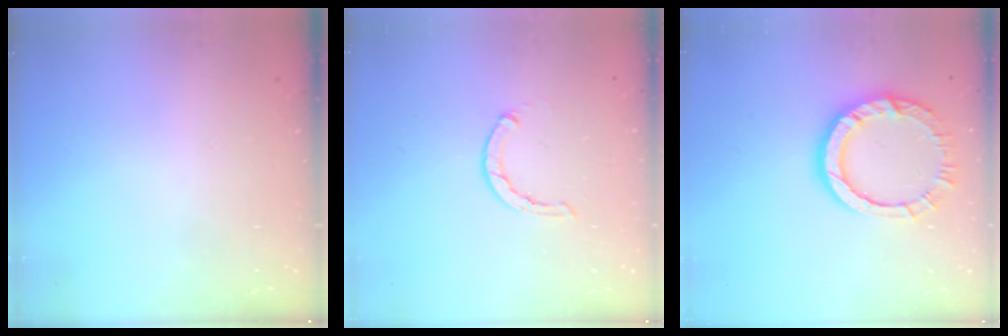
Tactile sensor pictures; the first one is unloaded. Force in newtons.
{"total": 1.2, "press": 1.2, "slide": 0.2}
{"total": 11.6, "press": 11.6, "slide": 0.8}